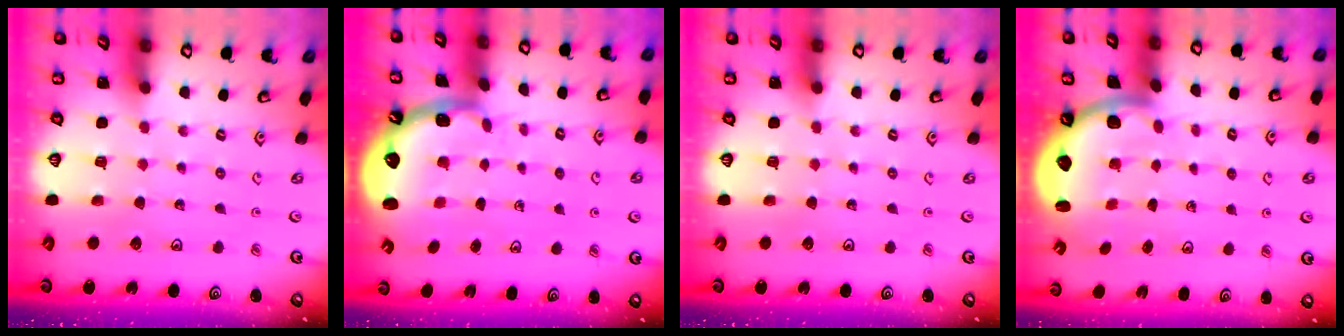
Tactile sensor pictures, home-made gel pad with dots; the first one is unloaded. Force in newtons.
{"total": 1.7, "press": 1.5, "slide": 0.7}
{"total": 0.0}
{"total": 2.8, "press": 2.8, "slide": 0.5}